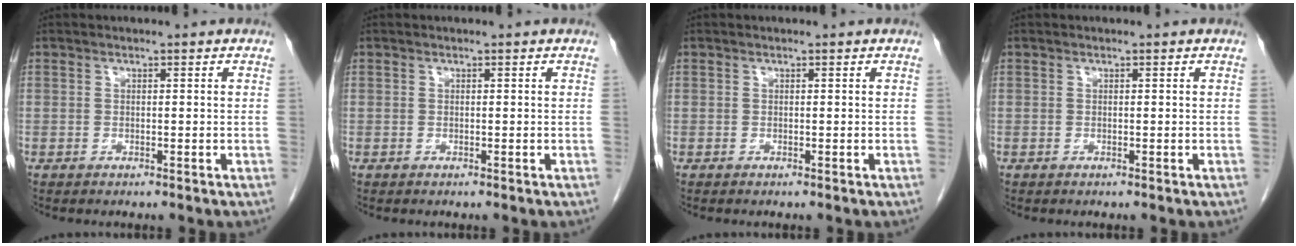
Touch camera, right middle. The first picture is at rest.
{"total": 0.0}
{"total": 0.0}
{"total": 0.0}